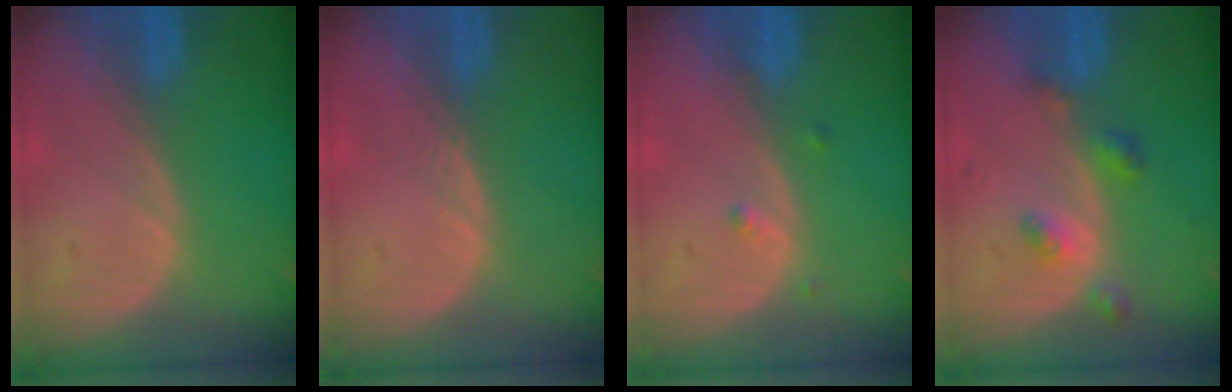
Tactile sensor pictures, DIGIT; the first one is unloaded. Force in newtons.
{"total": 0.7, "press": 0.6, "slide": 0.3}
{"total": 1.3, "press": 1.1, "slide": 0.7}
{"total": 4.4, "press": 3.9, "slide": 2.0}